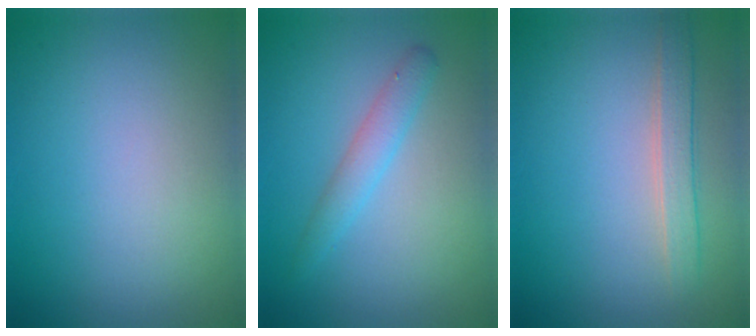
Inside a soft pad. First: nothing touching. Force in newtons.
{"total": 1.3, "press": 1.3, "slide": 0.2}
{"total": 2.2, "press": 2.2, "slide": 0.1}